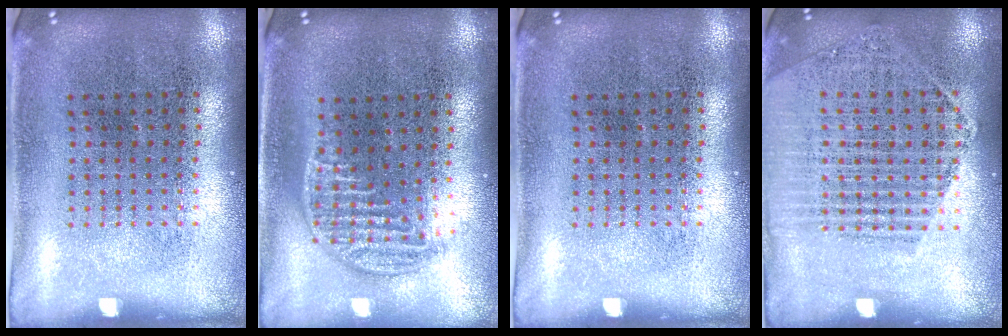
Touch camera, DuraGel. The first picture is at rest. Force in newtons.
{"total": 1.3, "press": 1.1, "slide": 0.7}
{"total": 0.0}
{"total": 1.6, "press": 1.5, "slide": 0.4}